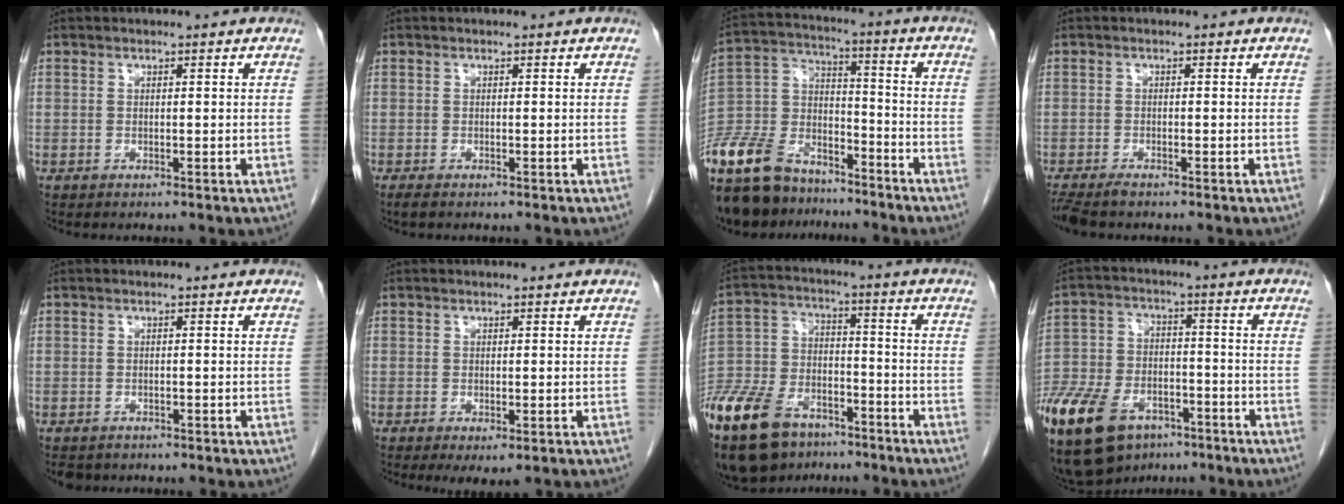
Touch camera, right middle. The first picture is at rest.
{"total": 0.9, "force": [-0.7, 0.2, 0.5], "torque": [-0.014, -0.003, -0.011]}
{"total": 22.0, "force": [-17.4, 9.8, 9.3], "torque": [-0.260, -0.014, -0.308]}
{"total": 3.4, "force": [-2.9, 0.6, 1.7], "torque": [-0.031, -0.010, -0.049]}
{"total": 2.6, "force": [-2.1, 1.6, 0.5], "torque": [-0.010, -0.001, -0.030]}
{"total": 2.4, "force": [-1.0, 0.8, 2.1], "torque": [-0.032, -0.009, -0.005]}
{"total": 20.7, "force": [-14.5, 10.1, 10.9], "torque": [-0.286, -0.016, -0.256]}
{"total": 26.1, "force": [-16.2, 14.3, 14.7], "torque": [-0.387, -0.037, -0.272]}